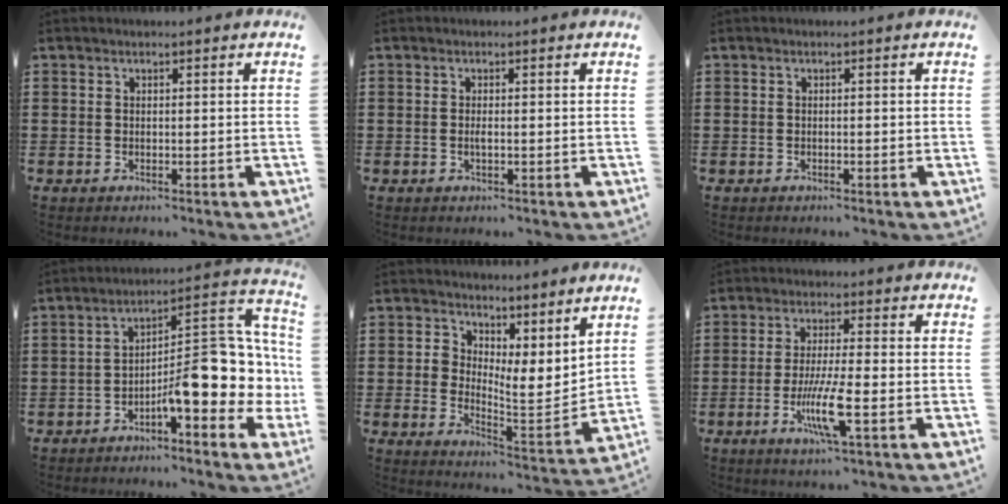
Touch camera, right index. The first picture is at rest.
{"total": 1.0, "force": [-0.3, 0.0, 0.9], "torque": [-0.019, -0.007, -0.005]}
{"total": 0.0}
{"total": 11.3, "force": [-2.6, 3.9, 10.3], "torque": [-0.141, -0.029, -0.059]}
{"total": 5.6, "force": [4.2, 3.2, 1.8], "torque": [-0.040, -0.025, 0.074]}
{"total": 8.0, "force": [-2.7, 0.9, 7.4], "torque": [-0.148, -0.019, -0.052]}